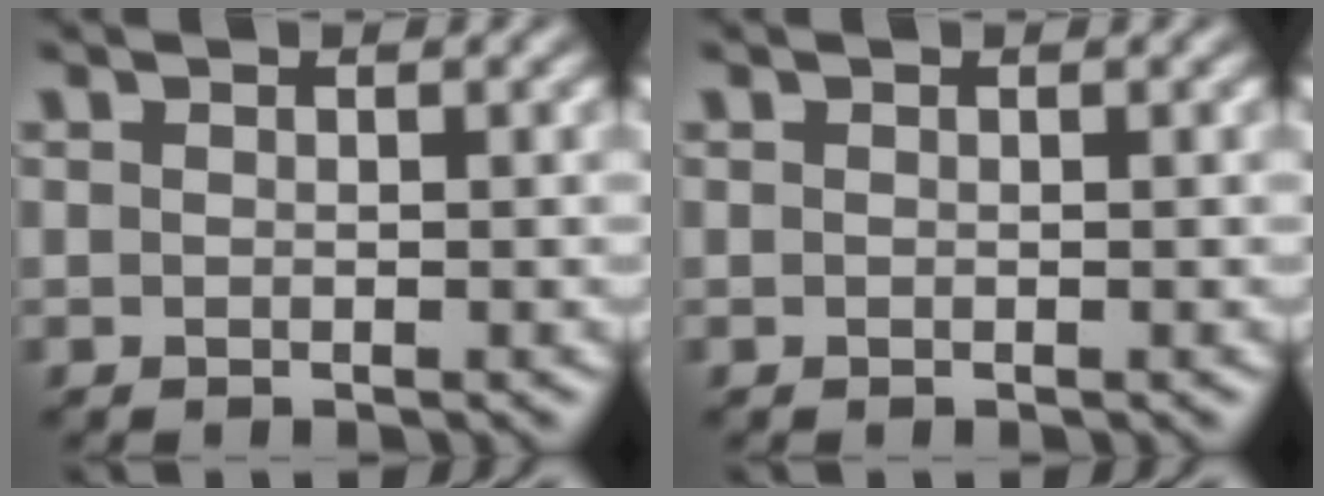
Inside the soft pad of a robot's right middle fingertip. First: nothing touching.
{"total": 0.0}